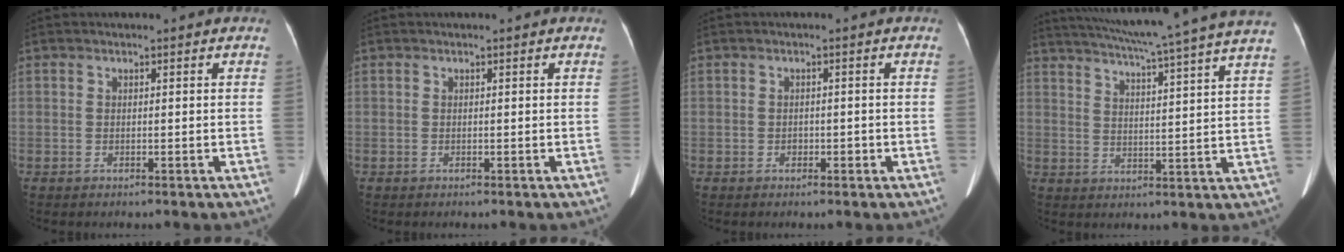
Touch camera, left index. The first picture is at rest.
{"total": 0.0}
{"total": 1.0, "force": [-0.6, 0.7, 0.4], "torque": [-0.009, 0.000, -0.009]}
{"total": 21.8, "force": [18.9, -1.9, 10.8], "torque": [-0.187, -0.027, 0.246]}